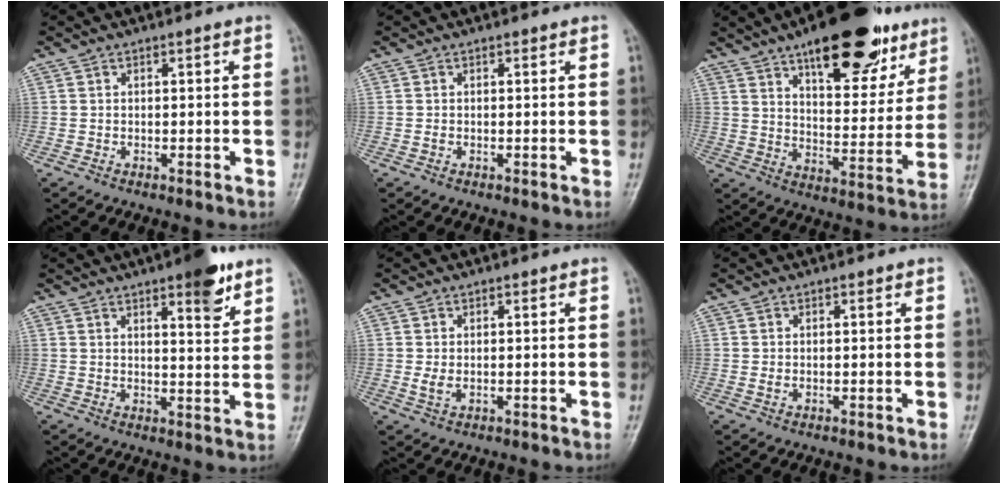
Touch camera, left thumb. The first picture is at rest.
{"total": 0.5, "force": [0.0, 0.4, 0.3], "torque": [-0.003, 0.000, 0.000]}
{"total": 22.3, "force": [13.8, 9.3, 14.9], "torque": [-0.161, -0.050, 0.207]}
{"total": 8.3, "force": [5.1, 2.3, 6.1], "torque": [-0.069, -0.028, 0.069]}
{"total": 2.1, "force": [0.4, 1.3, 1.6], "torque": [-0.027, -0.006, 0.011]}
{"total": 1.0, "force": [0.4, 0.6, 0.7], "torque": [-0.009, -0.002, 0.007]}